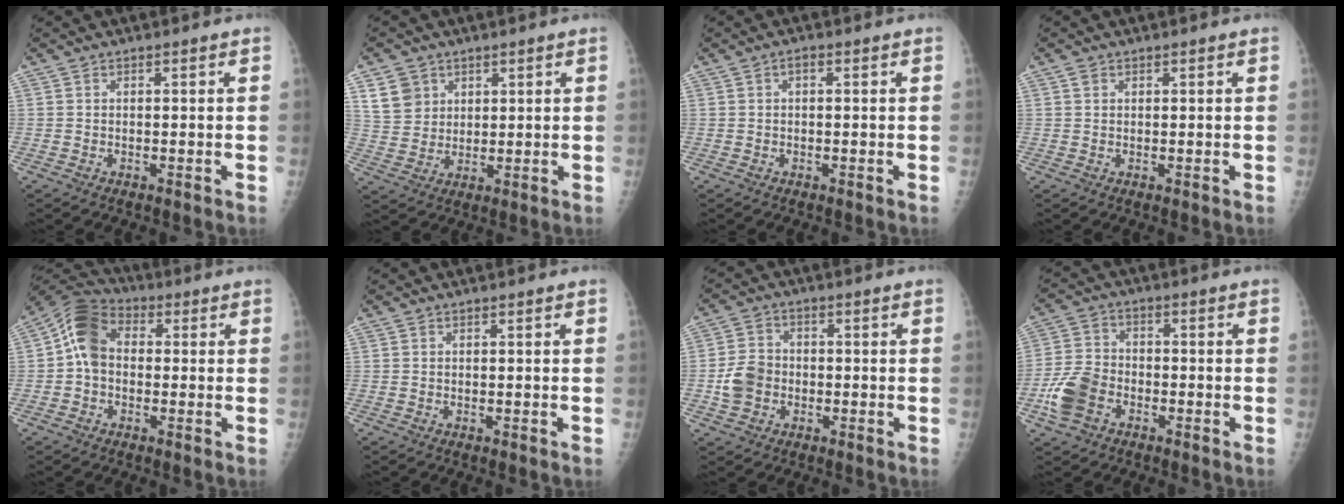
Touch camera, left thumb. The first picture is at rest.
{"total": 6.8, "force": [3.2, 5.6, 2.0], "torque": [-0.014, -0.016, 0.068]}
{"total": 1.0, "force": [0.1, 0.5, 0.8], "torque": [-0.007, 0.003, -0.004]}
{"total": 0.9, "force": [0.4, 0.8, 0.4], "torque": [0.000, -0.001, 0.005]}
{"total": 8.9, "force": [0.0, 6.8, 5.8], "torque": [-0.095, 0.026, -0.017]}
{"total": 0.0}
{"total": 6.3, "force": [-1.5, 5.2, 3.3], "torque": [-0.053, 0.015, -0.032]}
{"total": 8.5, "force": [-3.6, 5.9, 5.0], "torque": [-0.104, 0.018, -0.071]}